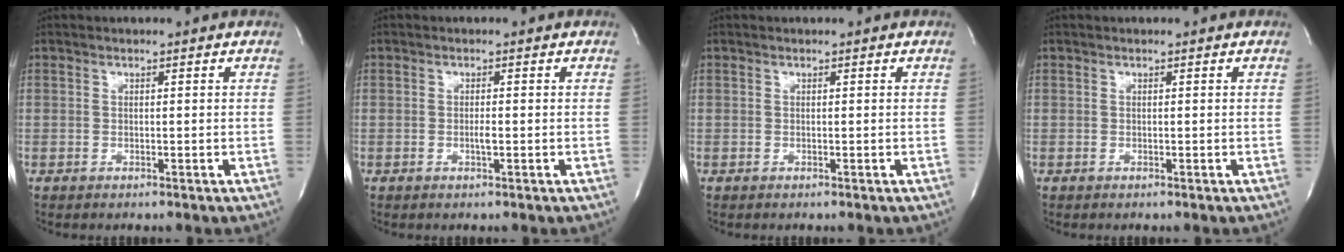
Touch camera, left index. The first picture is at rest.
{"total": 1.1, "force": [-0.3, 0.1, 1.1], "torque": [-0.023, -0.001, -0.005]}
{"total": 0.0}
{"total": 0.0}